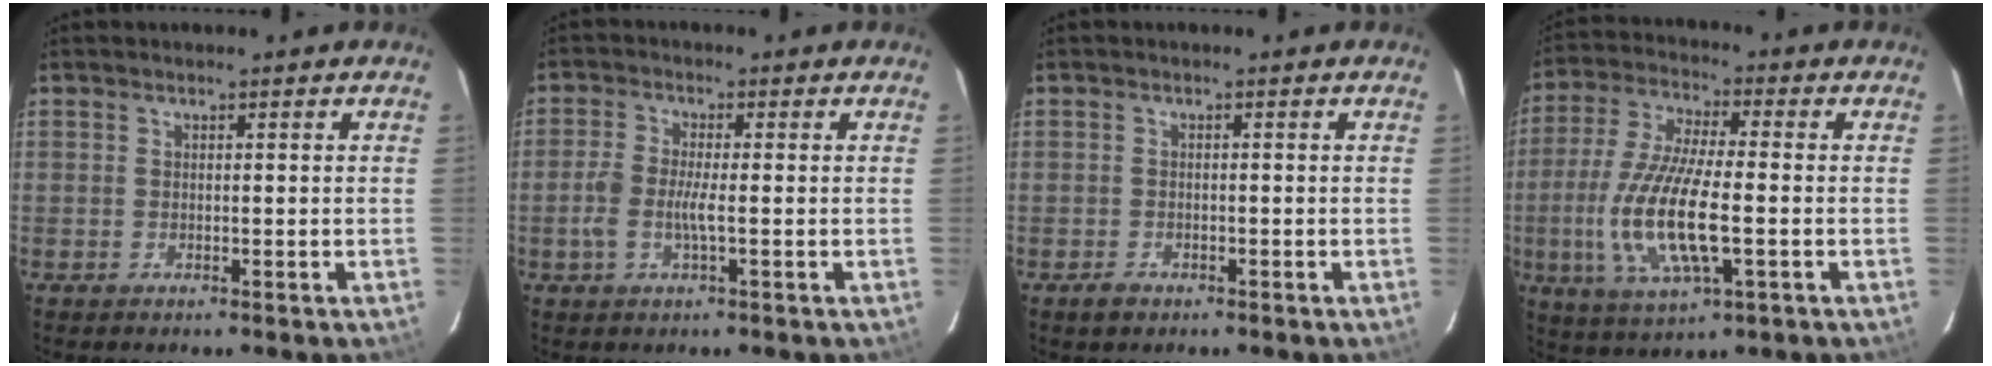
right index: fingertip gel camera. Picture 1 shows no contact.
{"total": 4.4, "force": [-1.1, 1.0, 4.1], "torque": [-0.092, 0.001, -0.024]}
{"total": 2.0, "force": [-1.2, 1.5, 0.6], "torque": [-0.013, 0.001, -0.019]}
{"total": 15.2, "force": [-3.1, 4.4, 14.3], "torque": [-0.299, -0.013, -0.059]}